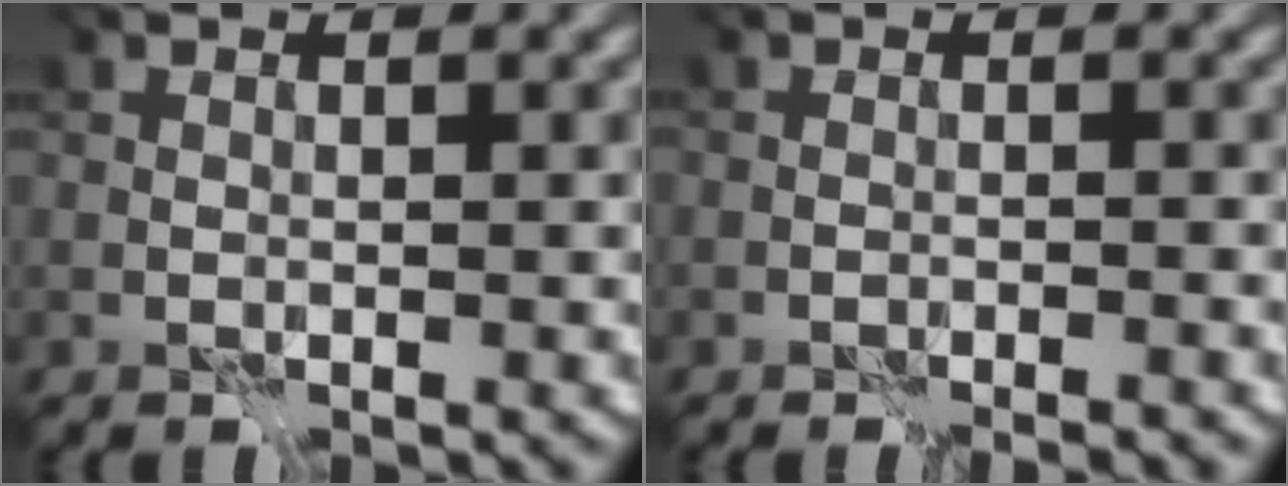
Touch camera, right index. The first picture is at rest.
{"total": 1.3, "force": [-1.2, 0.2, 0.5], "torque": [0.004, 0.001, -0.015]}